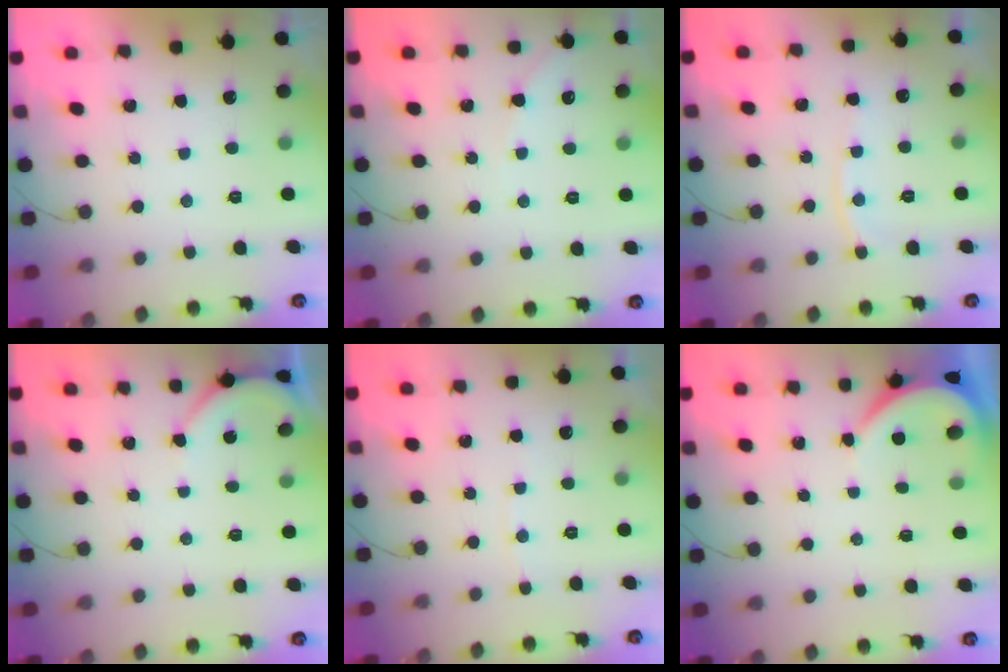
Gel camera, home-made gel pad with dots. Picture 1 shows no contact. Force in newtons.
{"total": 4.2, "press": 4.1, "slide": 0.6}
{"total": 6.9, "press": 6.9, "slide": 1.0}
{"total": 2.8, "press": 2.8, "slide": 0.4}
{"total": 2.2, "press": 2.2, "slide": 0.3}
{"total": 3.9, "press": 3.9, "slide": 0.6}